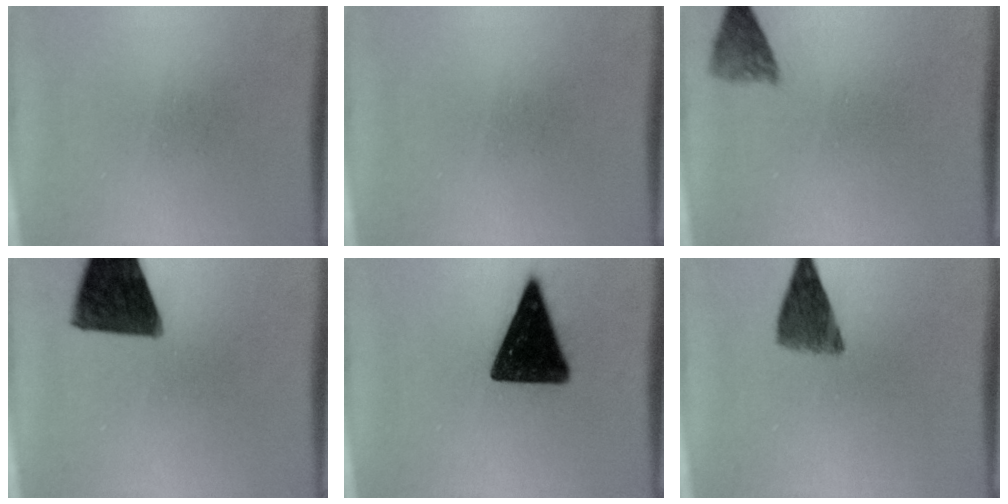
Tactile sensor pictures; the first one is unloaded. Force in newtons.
{"total": 0.0}
{"total": 2.8}
{"total": 14.2}
{"total": 16.1}
{"total": 6.3}